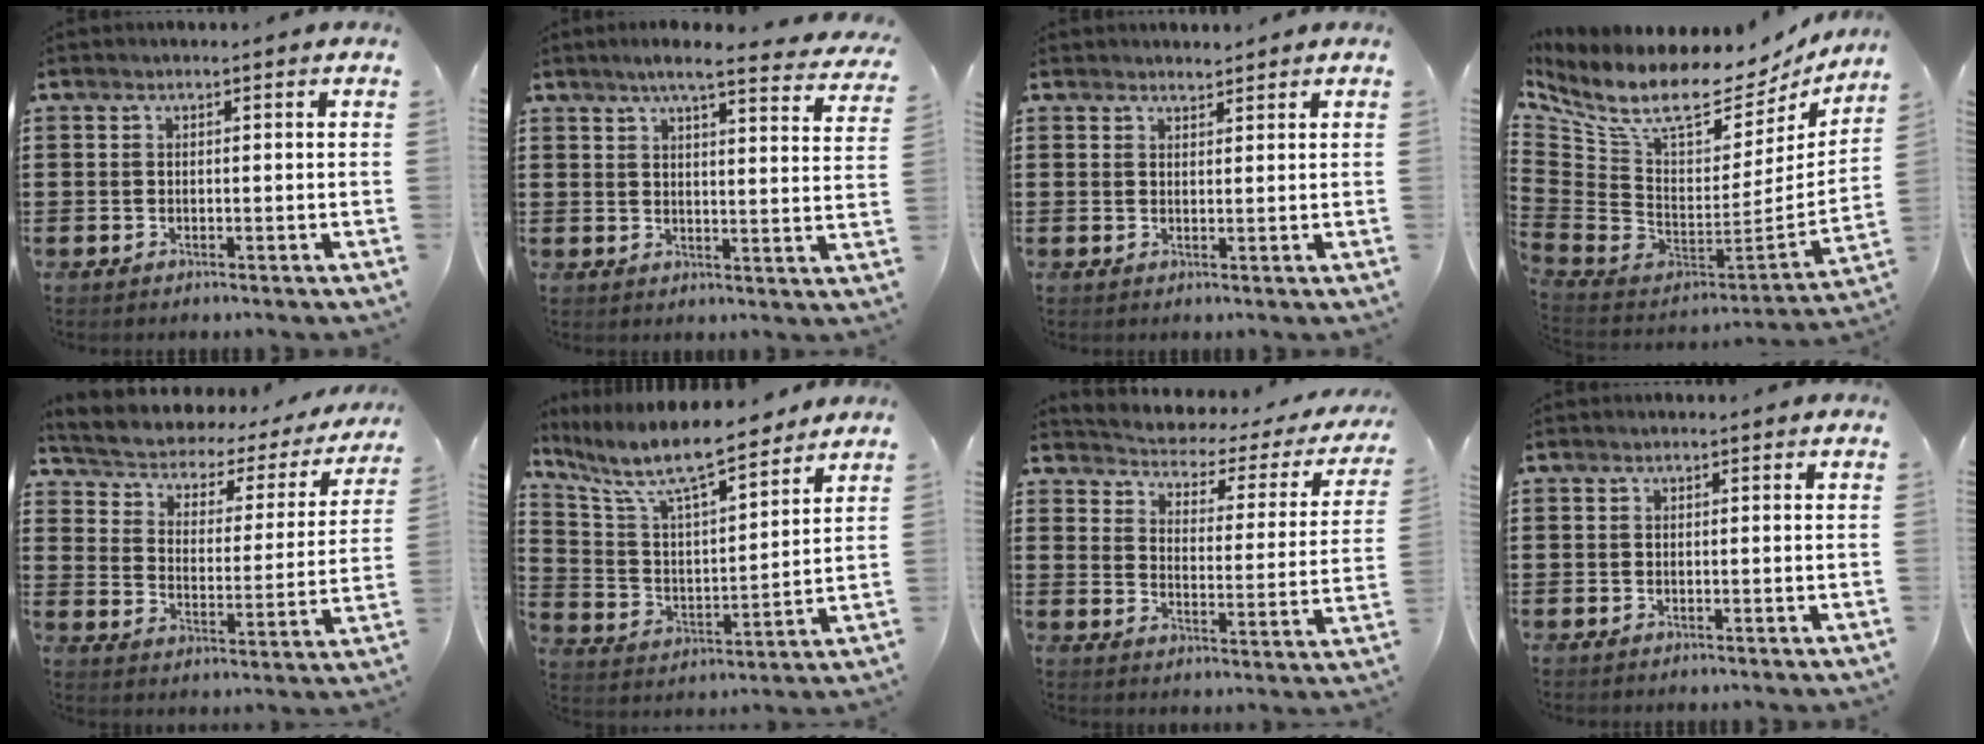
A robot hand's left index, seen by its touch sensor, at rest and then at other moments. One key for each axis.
{"total": 5.4, "fx": 4.5, "fy": -0.2, "fz": 3.0, "tx": -0.065, "ty": -0.020, "tz": 0.074}
{"total": 1.3, "fx": 1.2, "fy": 0.2, "fz": 0.1, "tx": -0.004, "ty": 0.001, "tz": 0.024}
{"total": 10.2, "fx": 7.2, "fy": 3.1, "fz": 6.6, "tx": -0.159, "ty": -0.071, "tz": 0.119}
{"total": 2.6, "fx": 1.8, "fy": 1.5, "fz": 1.1, "tx": -0.038, "ty": -0.023, "tz": 0.018}
{"total": 8.8, "fx": 7.3, "fy": 1.4, "fz": 4.6, "tx": -0.124, "ty": -0.049, "tz": 0.122}
{"total": 2.1, "fx": 2.0, "fy": 0.6, "fz": 0.5, "tx": -0.031, "ty": -0.029, "tz": 0.022}
{"total": 0.0}